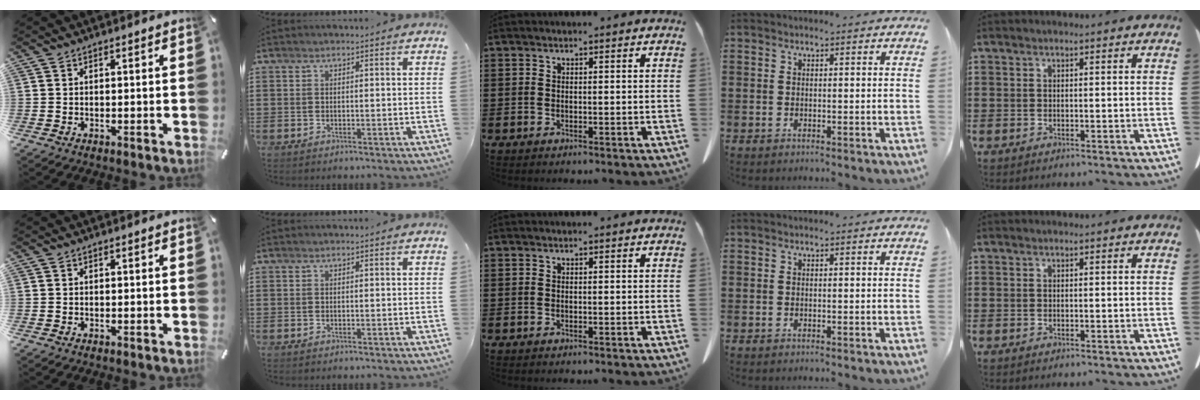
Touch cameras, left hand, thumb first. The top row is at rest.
{}